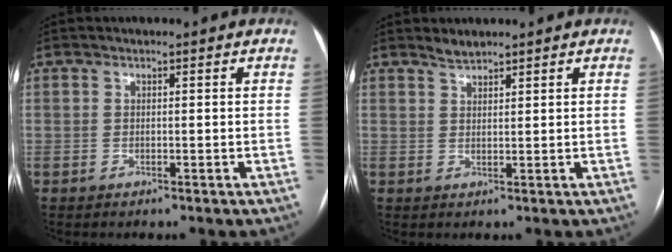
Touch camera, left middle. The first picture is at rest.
{"total": 1.7, "force": [1.6, 0.3, 0.4], "torque": [-0.010, 0.004, 0.034]}